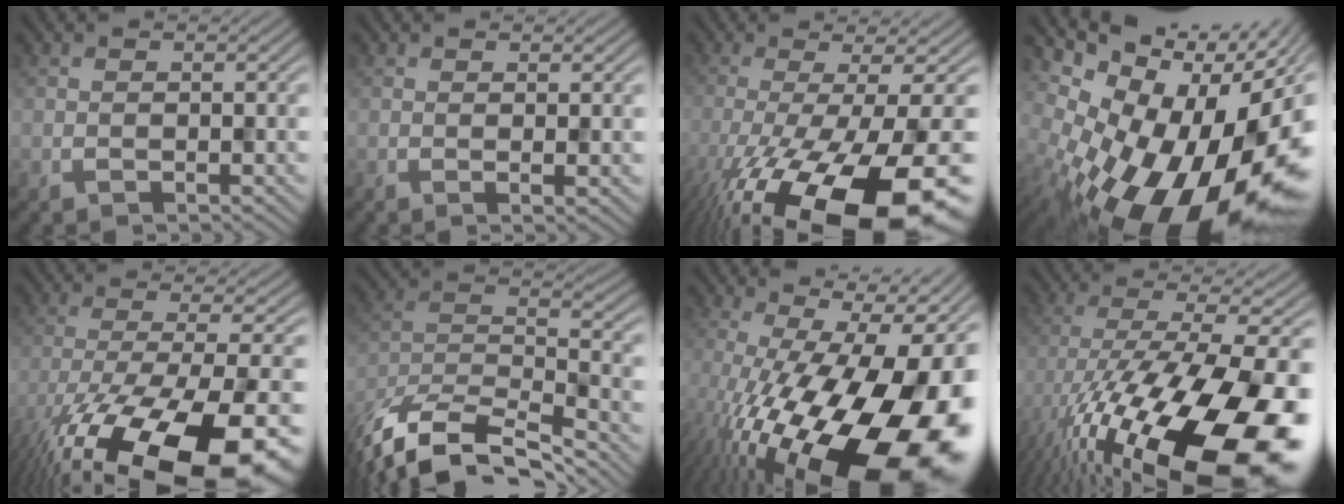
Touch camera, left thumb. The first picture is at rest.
{"total": 1.4, "force": [0.3, 0.3, 1.3], "torque": [-0.014, 0.005, 0.010]}
{"total": 17.9, "force": [-8.7, 4.7, 15.0], "torque": [-0.228, -0.036, -0.121]}
{"total": 20.0, "force": [-6.2, 12.0, 14.8], "torque": [-0.228, -0.028, -0.086]}
{"total": 18.0, "force": [-11.7, 5.5, 12.6], "torque": [-0.210, -0.043, -0.162]}
{"total": 12.8, "force": [-11.3, 3.4, 4.9], "torque": [-0.108, -0.004, -0.201]}
{"total": 20.2, "force": [-6.6, 8.3, 17.2], "torque": [-0.238, -0.024, -0.092]}
{"total": 19.4, "force": [-10.2, 6.2, 15.3], "torque": [-0.264, -0.034, -0.145]}